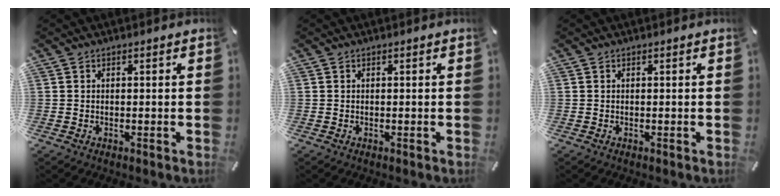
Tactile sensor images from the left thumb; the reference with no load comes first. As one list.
[{"total": 0.0}, {"total": 0.0}]